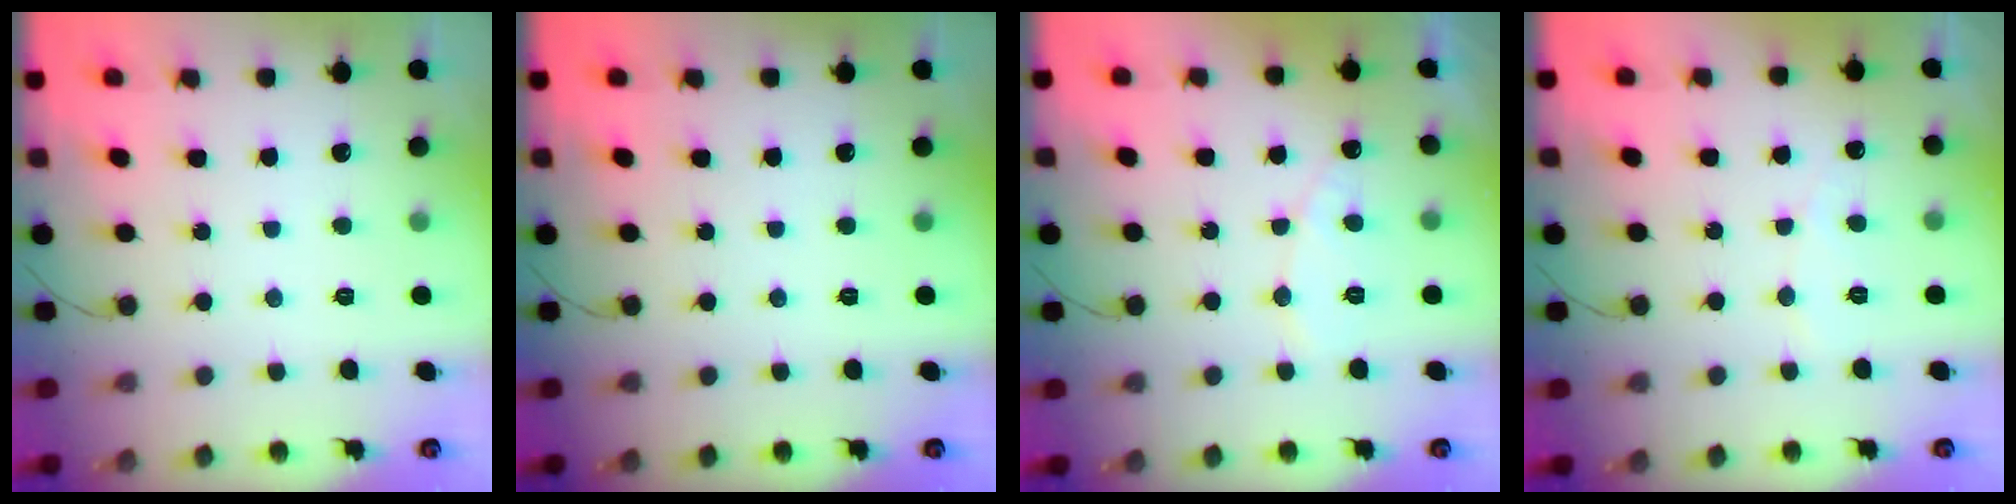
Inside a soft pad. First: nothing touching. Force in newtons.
{"total": 0.0}
{"total": 6.6, "press": 6.6, "slide": 0.5}
{"total": 3.2, "press": 3.1, "slide": 0.3}